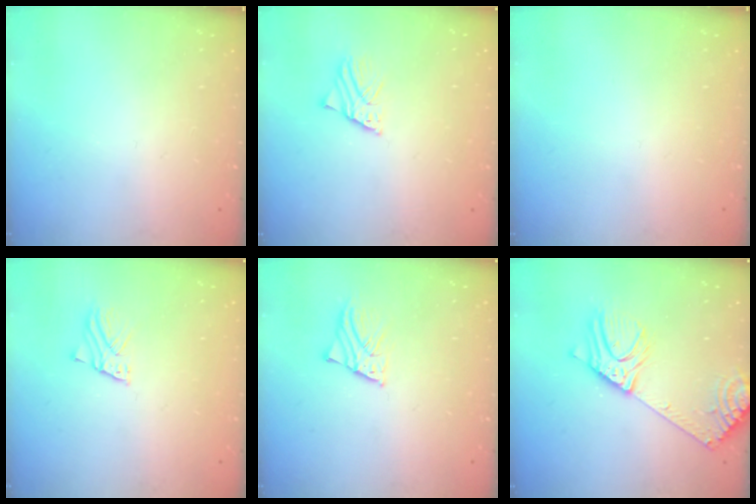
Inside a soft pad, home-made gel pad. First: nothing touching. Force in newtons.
{"total": 2.5, "press": 2.5, "slide": 0.3}
{"total": 0.0}
{"total": 2.2, "press": 2.2, "slide": 0.2}
{"total": 2.5, "press": 2.5, "slide": 0.3}
{"total": 15.6, "press": 15.2, "slide": 3.3}